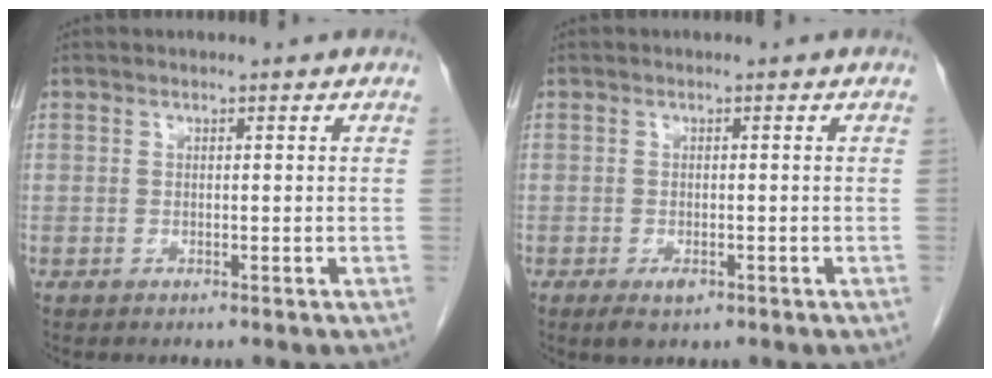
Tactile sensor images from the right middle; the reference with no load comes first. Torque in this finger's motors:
{"motor_torque": [0.42, -0.02, 0.11, 0.00]}